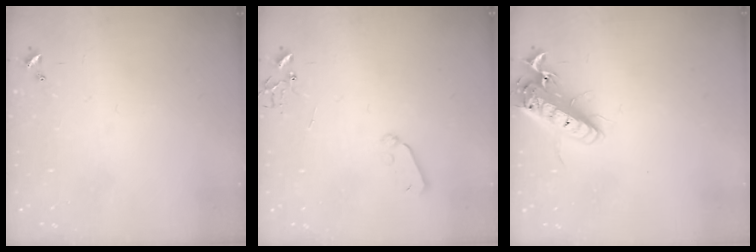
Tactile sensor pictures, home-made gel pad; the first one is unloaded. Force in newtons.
{"total": 5.7, "press": 5.7, "slide": 0.5}
{"total": 15.8, "press": 15.5, "slide": 3.4}